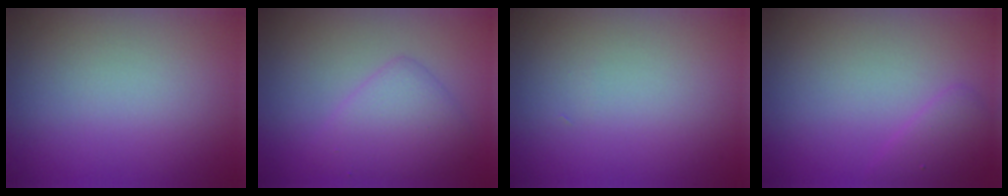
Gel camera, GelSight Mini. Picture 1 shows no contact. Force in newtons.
{"total": 3.6, "press": 3.6, "slide": 0.2}
{"total": 0.0}
{"total": 1.8, "press": 1.8, "slide": 0.1}